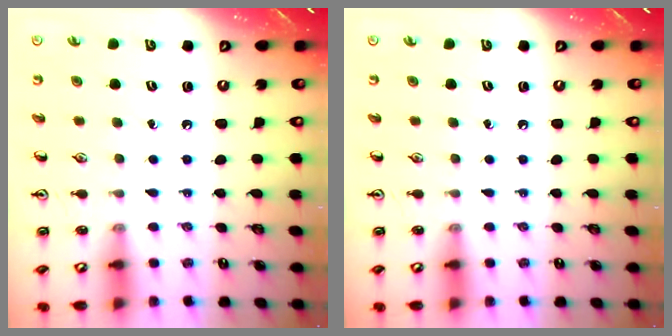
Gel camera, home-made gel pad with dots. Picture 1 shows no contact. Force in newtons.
{"total": 0.0}